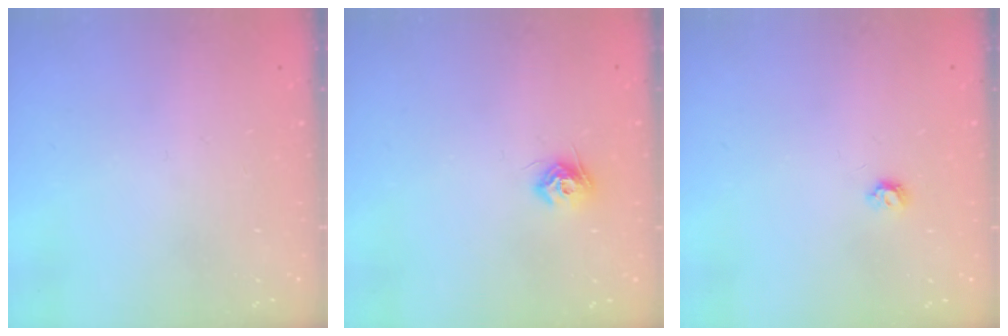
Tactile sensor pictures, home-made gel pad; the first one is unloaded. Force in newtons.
{"total": 8.1, "press": 8.1, "slide": 0.2}
{"total": 3.9, "press": 3.8, "slide": 0.7}